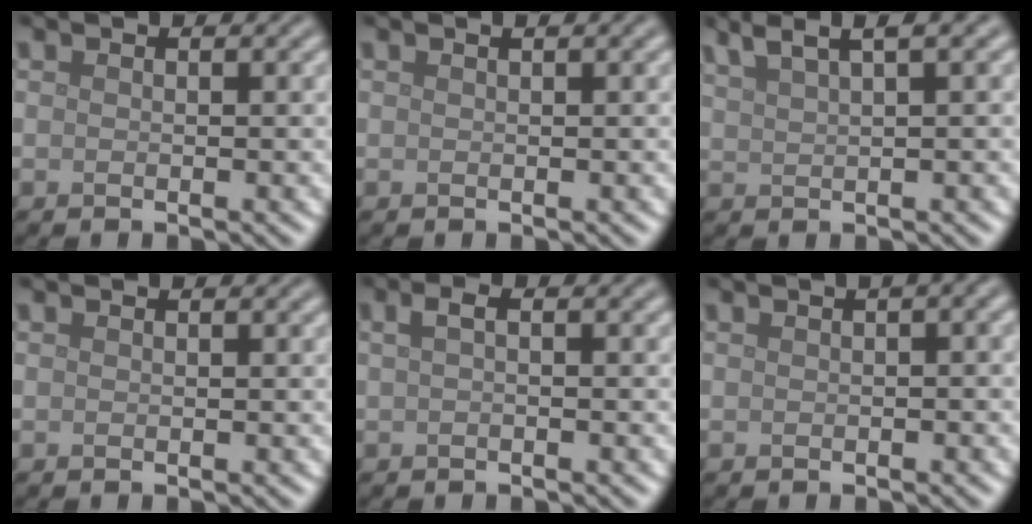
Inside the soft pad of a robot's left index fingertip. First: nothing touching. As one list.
[{"total": 0.9, "force": [0.5, 0.2, 0.7], "torque": [-0.010, 0.006, 0.006]}, {"total": 4.7, "force": [3.4, 0.9, 3.2], "torque": [-0.048, 0.018, 0.060]}, {"total": 0.0}, {"total": 1.5, "force": [0.3, 0.4, 1.4], "torque": [-0.027, 0.010, 0.002]}, {"total": 3.0, "force": [0.7, 1.1, 2.7], "torque": [-0.027, 0.011, 0.009]}]